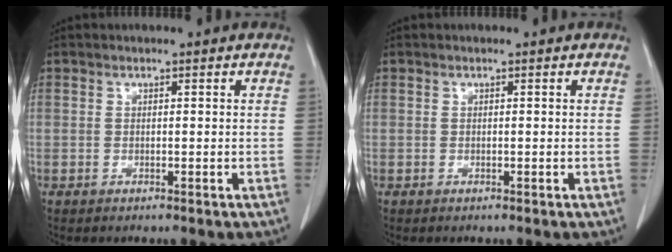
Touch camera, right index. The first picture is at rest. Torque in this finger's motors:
{"motor_torque": [0.02, -0.01, 0.01, 0.00]}